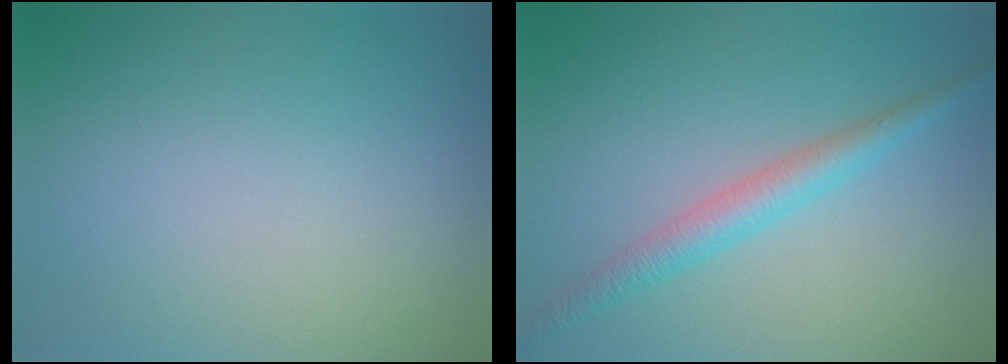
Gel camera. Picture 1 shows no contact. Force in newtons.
{"total": 2.8, "press": 2.8, "slide": 0.1}